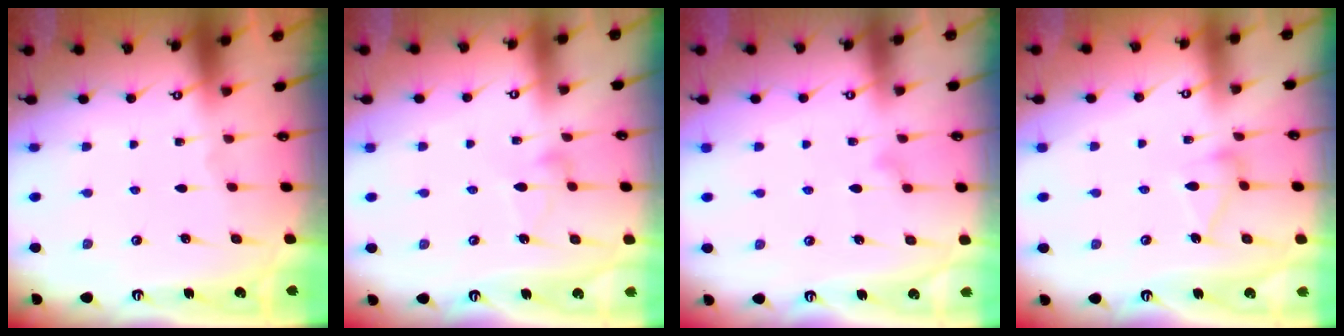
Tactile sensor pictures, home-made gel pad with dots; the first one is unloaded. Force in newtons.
{"total": 3.3, "press": 3.3, "slide": 0.2}
{"total": 7.7, "press": 7.7, "slide": 0.3}
{"total": 10.1, "press": 10.1, "slide": 0.4}